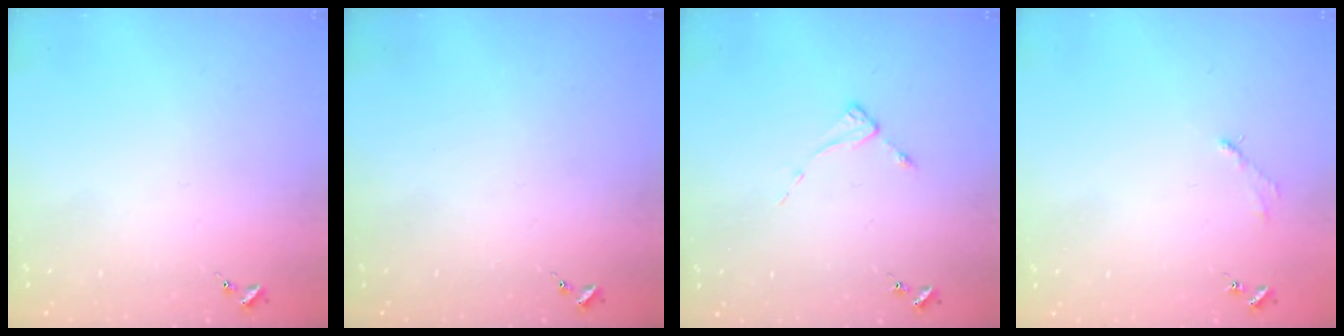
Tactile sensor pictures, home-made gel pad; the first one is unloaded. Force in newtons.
{"total": 0.0}
{"total": 2.6, "press": 2.6, "slide": 0.4}
{"total": 2.9, "press": 2.9, "slide": 0.4}